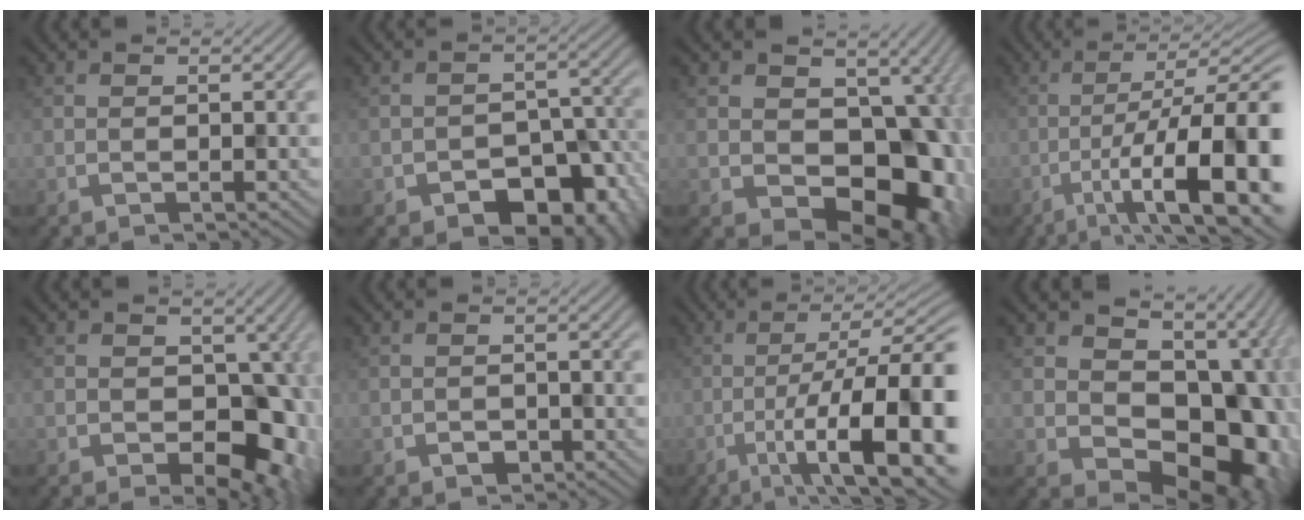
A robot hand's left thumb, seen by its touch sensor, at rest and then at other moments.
{"total": 9.2, "force": [-5.2, 5.5, 5.2], "torque": [-0.071, -0.014, -0.076]}
{"total": 15.2, "force": [-2.0, 11.3, 10.0], "torque": [-0.129, -0.038, -0.002]}
{"total": 15.9, "force": [-6.0, 4.4, 14.1], "torque": [-0.218, -0.009, -0.087]}
{"total": 9.7, "force": [-2.1, 6.6, 6.8], "torque": [-0.087, -0.023, -0.028]}
{"total": 1.1, "force": [-0.7, 0.8, 0.0], "torque": [0.003, -0.002, -0.011]}
{"total": 16.1, "force": [-5.6, 4.7, 14.3], "torque": [-0.225, -0.008, -0.080]}
{"total": 16.6, "force": [-1.2, 12.0, 11.4], "torque": [-0.112, -0.021, 0.013]}